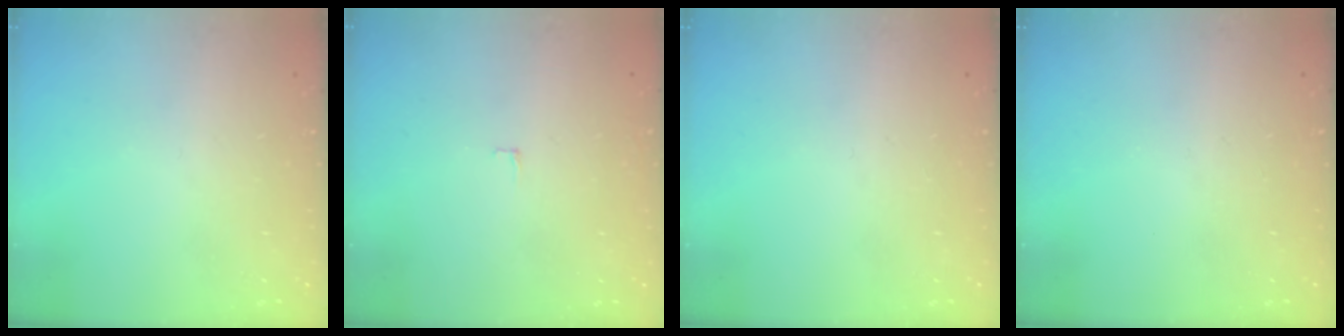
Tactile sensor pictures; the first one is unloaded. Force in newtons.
{"total": 2.4, "press": 2.4, "slide": 0.2}
{"total": 0.0}
{"total": 0.0}